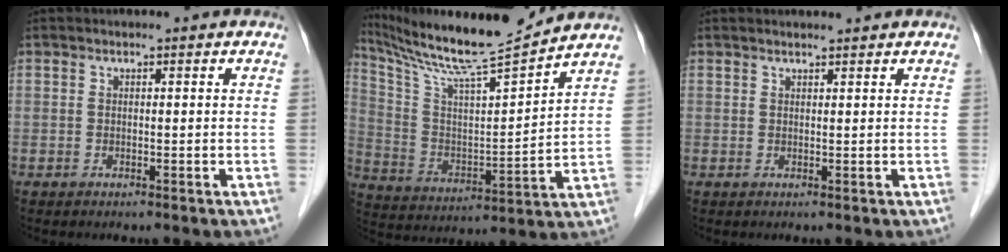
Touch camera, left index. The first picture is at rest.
{"total": 15.7, "force": [14.4, -1.4, 6.2], "torque": [-0.130, -0.015, 0.253]}
{"total": 2.0, "force": [1.9, 0.1, 0.6], "torque": [-0.008, 0.011, 0.029]}